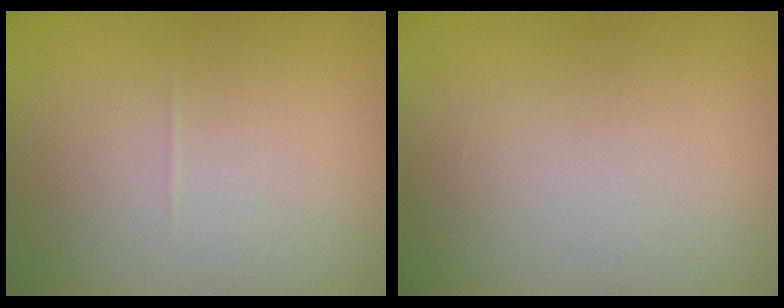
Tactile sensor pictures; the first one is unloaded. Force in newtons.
{"total": 0.0}